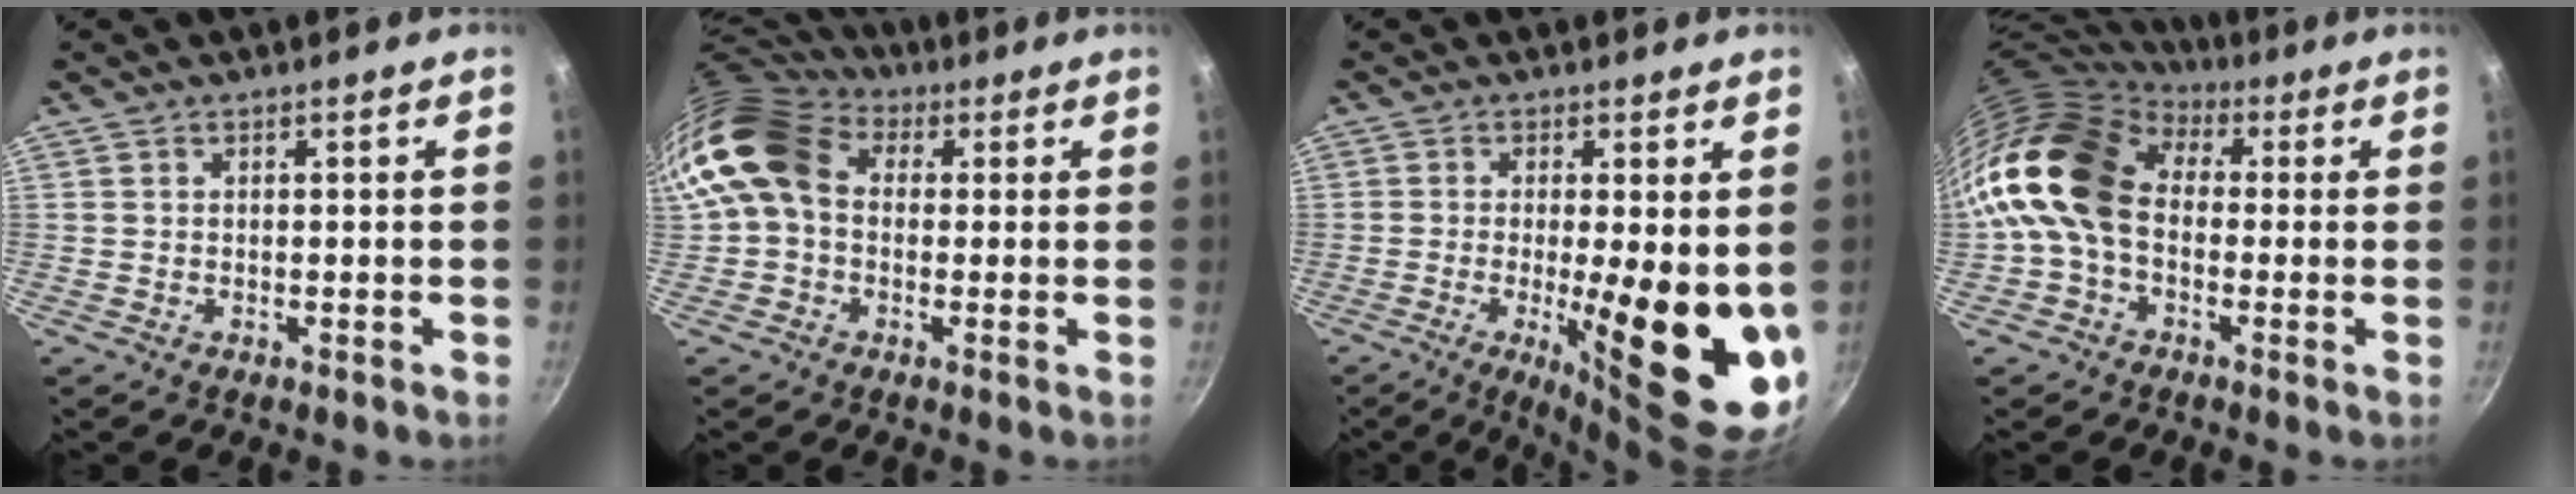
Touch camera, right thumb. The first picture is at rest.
{"total": 11.8, "force": [1.3, 9.1, 7.3], "torque": [-0.117, 0.020, 0.003]}
{"total": 16.8, "force": [-1.7, 4.6, 16.0], "torque": [-0.208, -0.027, -0.019]}
{"total": 13.9, "force": [0.9, 10.0, 9.6], "torque": [-0.156, 0.028, -0.006]}